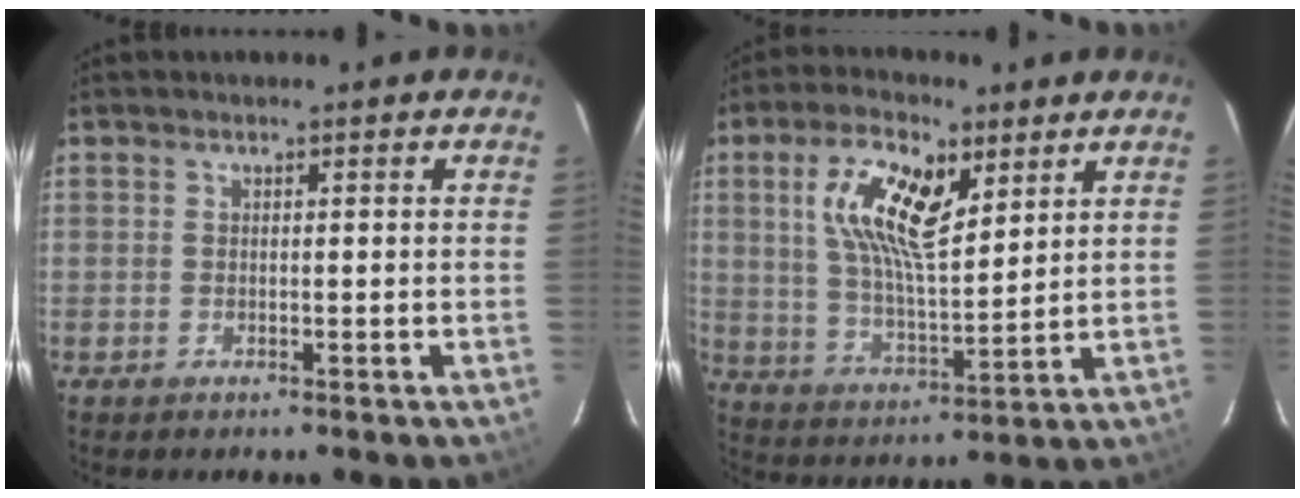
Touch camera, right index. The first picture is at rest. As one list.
[{"total": 13.8, "force": [5.8, 5.7, 11.2], "torque": [-0.215, 0.015, 0.112]}]